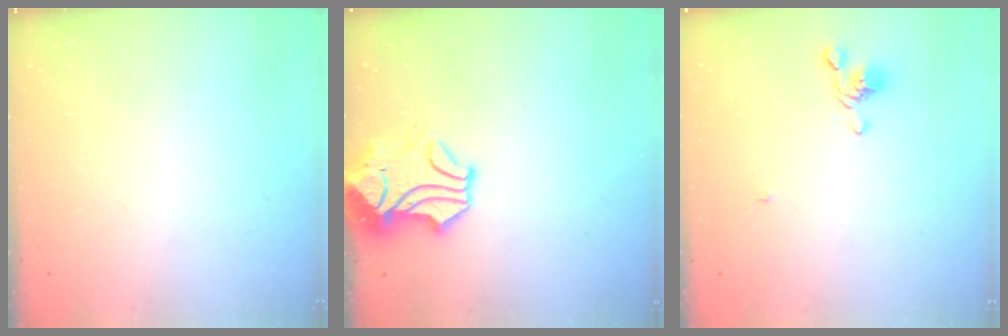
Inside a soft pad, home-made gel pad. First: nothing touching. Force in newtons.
{"total": 1.6, "press": 0.9, "slide": 1.3}
{"total": 0.7, "press": 0.0, "slide": 0.7}